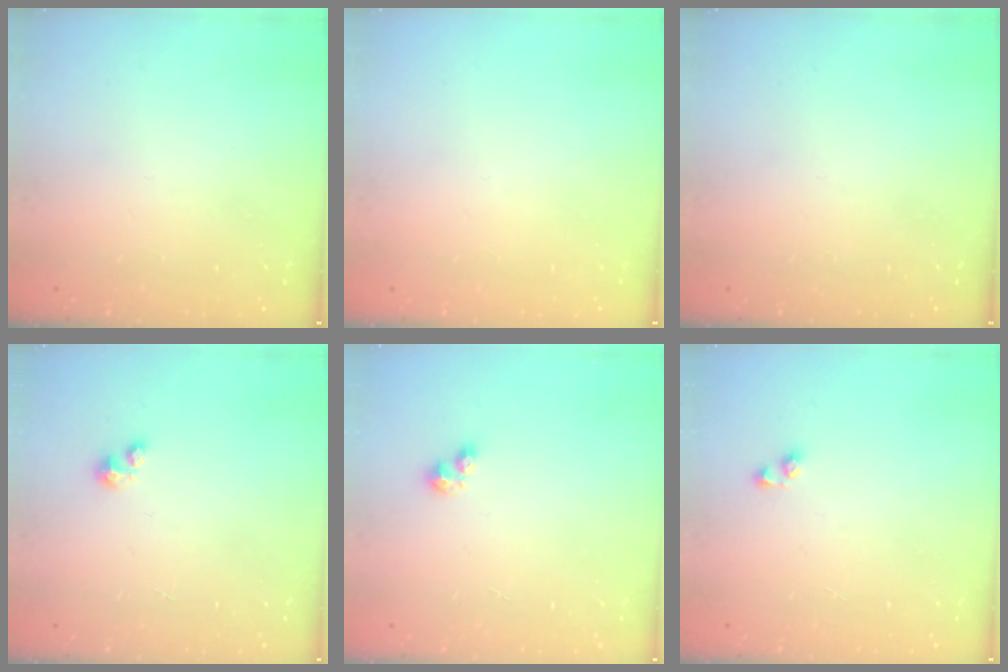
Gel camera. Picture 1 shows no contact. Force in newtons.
{"total": 0.0}
{"total": 0.0}
{"total": 1.7, "press": 1.7, "slide": 0.4}
{"total": 2.5, "press": 2.5, "slide": 0.4}
{"total": 2.9, "press": 2.9, "slide": 0.3}